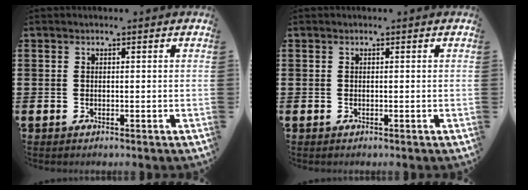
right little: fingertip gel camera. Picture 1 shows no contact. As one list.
[{"total": 0.0}]